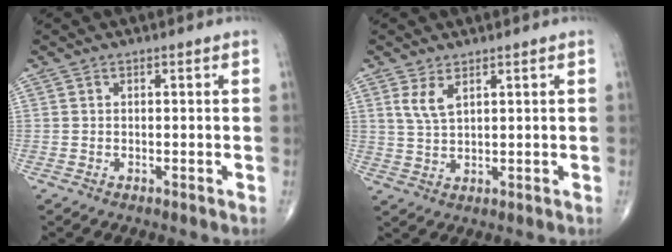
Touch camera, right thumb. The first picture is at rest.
{"total": 3.8, "force": [2.1, 1.4, 2.9], "torque": [-0.060, -0.009, 0.048]}